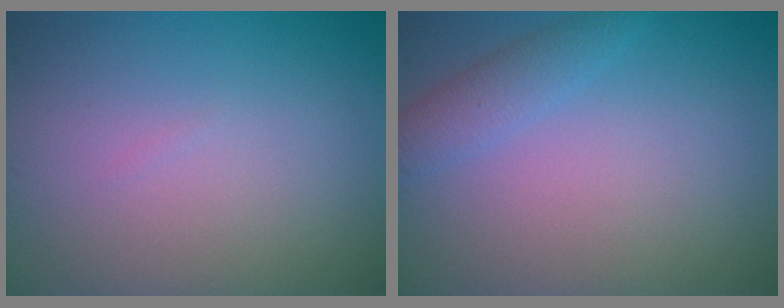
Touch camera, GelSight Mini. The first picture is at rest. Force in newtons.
{"total": 2.0, "press": 2.0, "slide": 0.0}